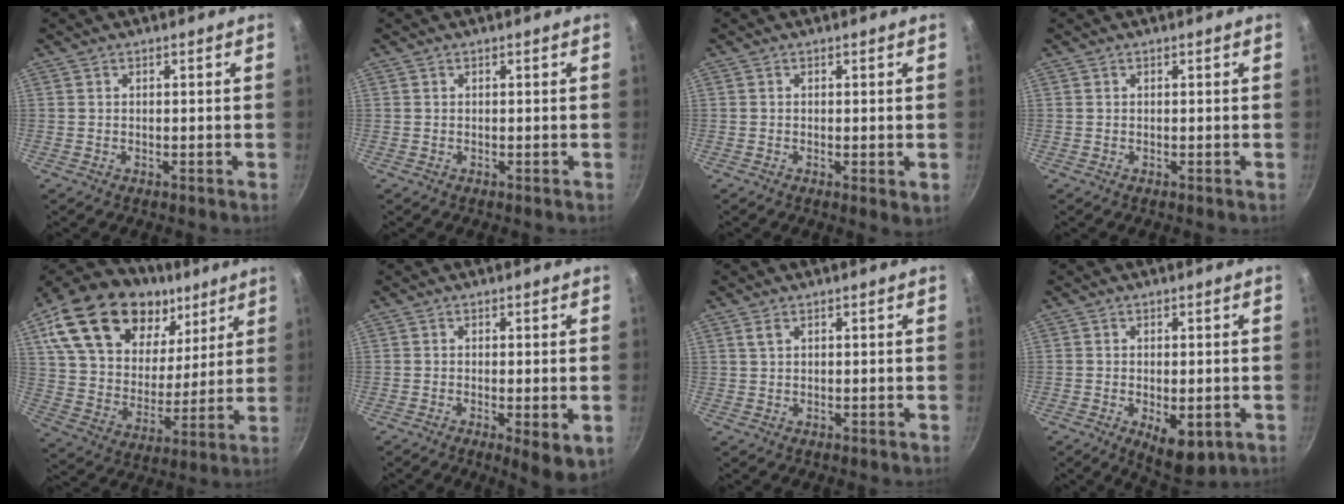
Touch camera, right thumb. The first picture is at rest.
{"total": 0.0}
{"total": 1.8, "force": [-0.1, 0.4, 1.7], "torque": [-0.025, -0.009, -0.003]}
{"total": 0.0}
{"total": 28.7, "force": [15.1, 17.6, 16.9], "torque": [-0.283, -0.035, 0.267]}
{"total": 6.1, "force": [-1.6, 1.6, 5.6], "torque": [-0.078, -0.010, -0.018]}
{"total": 1.3, "force": [0.7, 0.6, 0.9], "torque": [-0.016, 0.000, 0.015]}
{"total": 7.4, "force": [-2.2, 3.5, 6.1], "torque": [-0.074, -0.004, -0.018]}